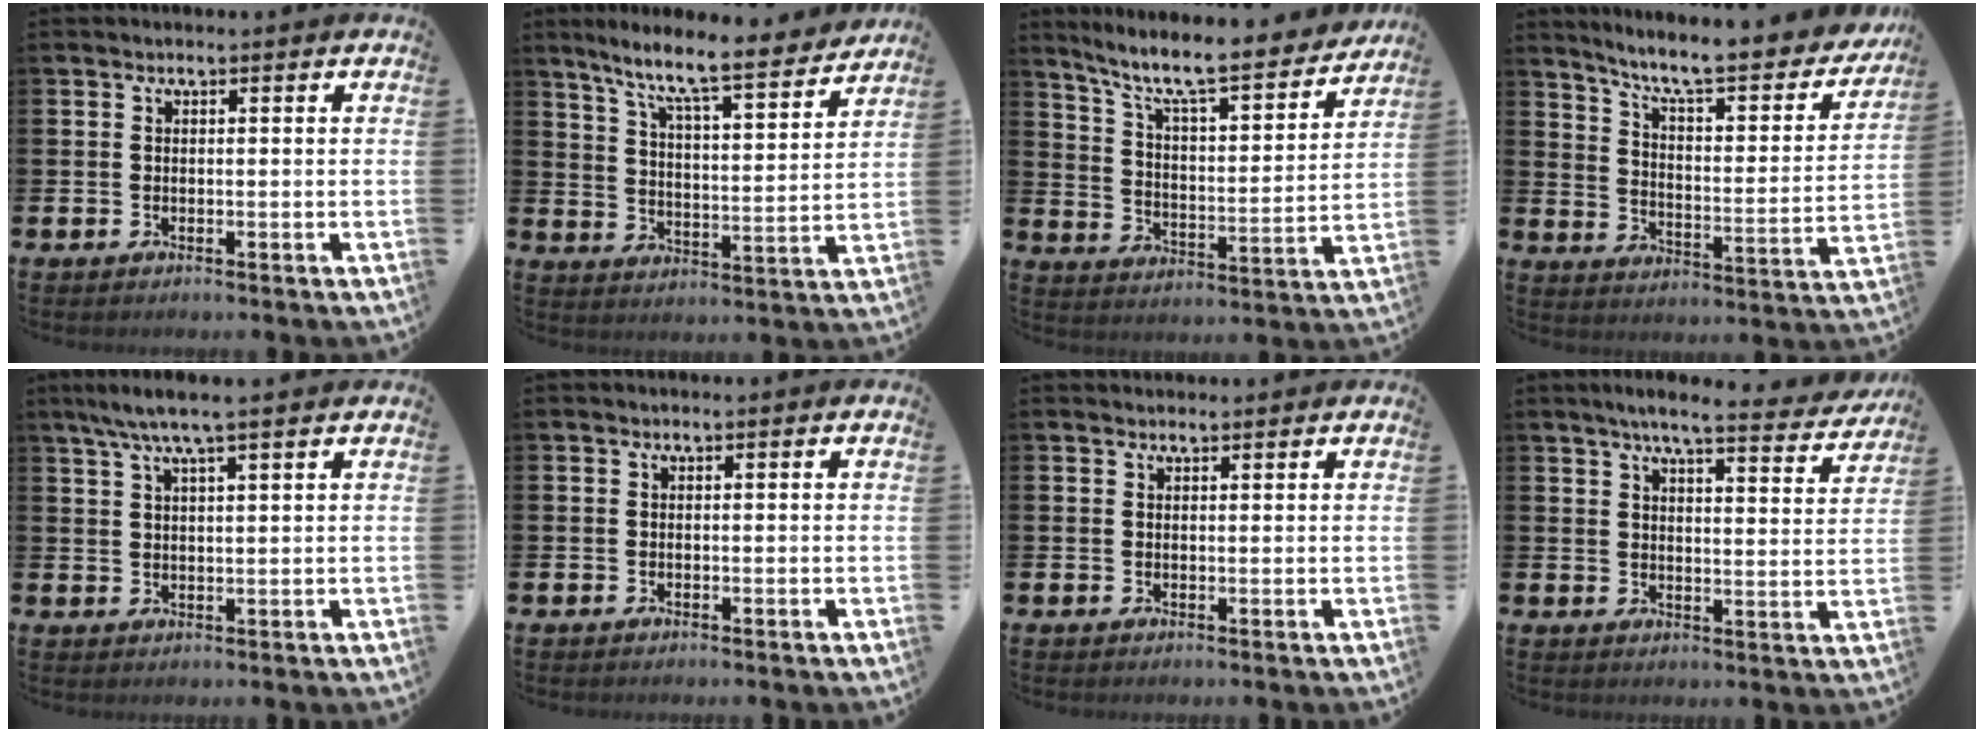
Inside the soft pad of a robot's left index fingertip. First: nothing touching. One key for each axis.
{"total": 8.9, "fx": 7.9, "fy": 0.6, "fz": 4.1, "tx": -0.107, "ty": -0.055, "tz": 0.131}
{"total": 9.2, "fx": 8.0, "fy": 1.4, "fz": 4.3, "tx": -0.114, "ty": -0.056, "tz": 0.131}
{"total": 8.5, "fx": 7.5, "fy": 1.4, "fz": 3.7, "tx": -0.093, "ty": -0.057, "tz": 0.119}
{"total": 5.1, "fx": 4.1, "fy": 0.1, "fz": 3.1, "tx": -0.068, "ty": -0.007, "tz": 0.071}
{"total": 0.0}
{"total": 1.1, "fx": 1.1, "fy": 0.2, "fz": 0.1, "tx": 0.006, "ty": 0.000, "tz": 0.018}
{"total": 6.1, "fx": 5.5, "fy": 0.3, "fz": 2.6, "tx": -0.055, "ty": -0.029, "tz": 0.091}